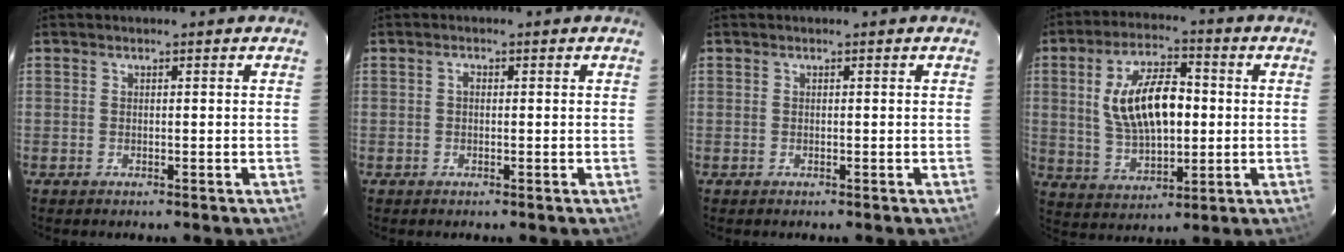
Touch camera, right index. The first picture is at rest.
{"total": 0.8, "force": [0.0, 0.6, 0.6], "torque": [-0.009, 0.005, -0.002]}
{"total": 0.0}
{"total": 14.4, "force": [1.3, 7.1, 12.5], "torque": [-0.236, 0.012, 0.033]}